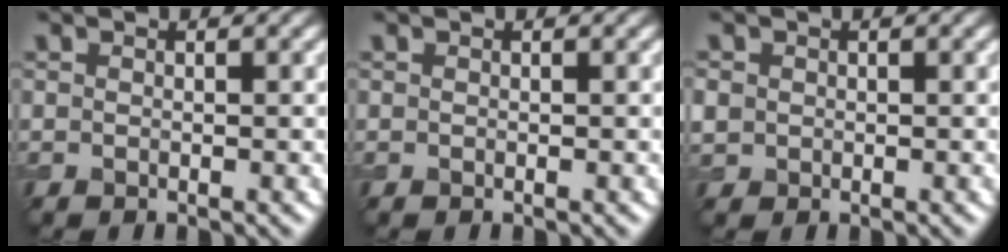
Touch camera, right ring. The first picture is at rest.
{"total": 0.0}
{"total": 1.2, "force": [0.1, 1.2, 0.3], "torque": [-0.004, -0.001, 0.000]}